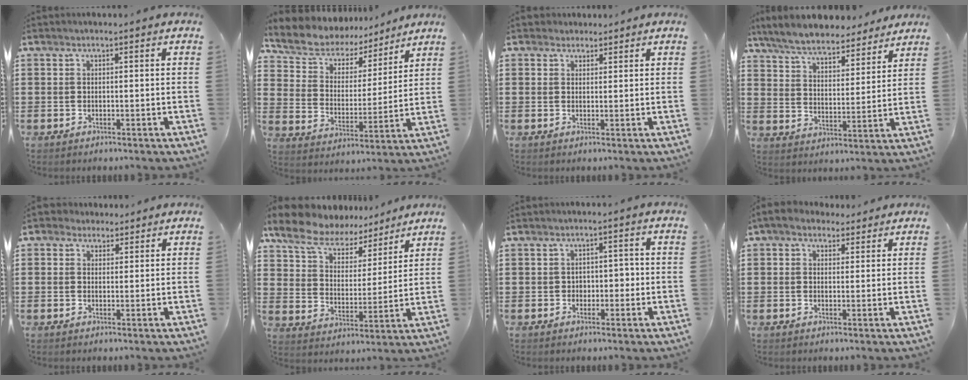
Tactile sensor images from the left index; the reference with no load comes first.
{"total": 7.2, "force": [6.6, 2.8, 0.6], "torque": [-0.055, -0.043, 0.117]}
{"total": 1.8, "force": [1.5, 1.0, -0.1], "torque": [-0.004, 0.007, 0.030]}
{"total": 7.2, "force": [6.7, 0.9, 2.3], "torque": [-0.075, -0.036, 0.119]}
{"total": 2.0, "force": [1.4, 1.4, 0.1], "torque": [-0.008, 0.010, 0.026]}
{"total": 8.8, "force": [7.8, 2.9, 2.7], "torque": [-0.092, -0.037, 0.143]}
{"total": 2.3, "force": [-0.3, 1.8, 1.5], "torque": [-0.026, 0.002, -0.014]}
{"total": 3.0, "force": [2.1, 1.8, 1.0], "torque": [-0.029, 0.005, 0.039]}